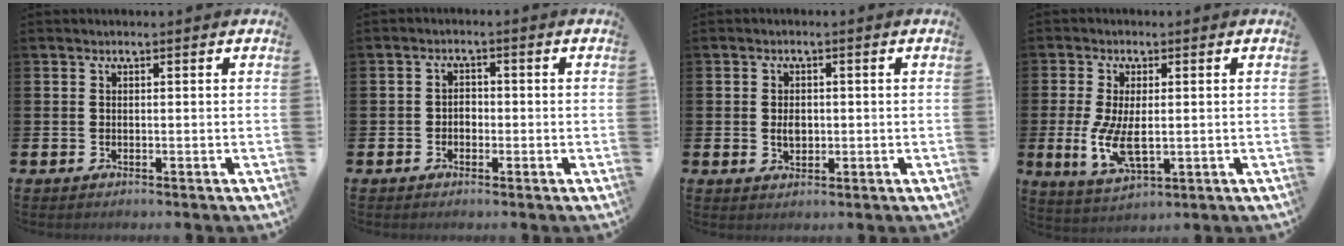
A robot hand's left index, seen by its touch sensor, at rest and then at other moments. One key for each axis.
{"total": 1.6, "fx": -0.7, "fy": 1.3, "fz": 0.7, "tx": -0.013, "ty": 0.003, "tz": -0.017}
{"total": 2.2, "fx": 0.1, "fy": 1.6, "fz": 1.6, "tx": -0.013, "ty": -0.001, "tz": -0.004}
{"total": 6.8, "fx": 0.0, "fy": 3.2, "fz": 6.0, "tx": -0.117, "ty": -0.009, "tz": -0.002}